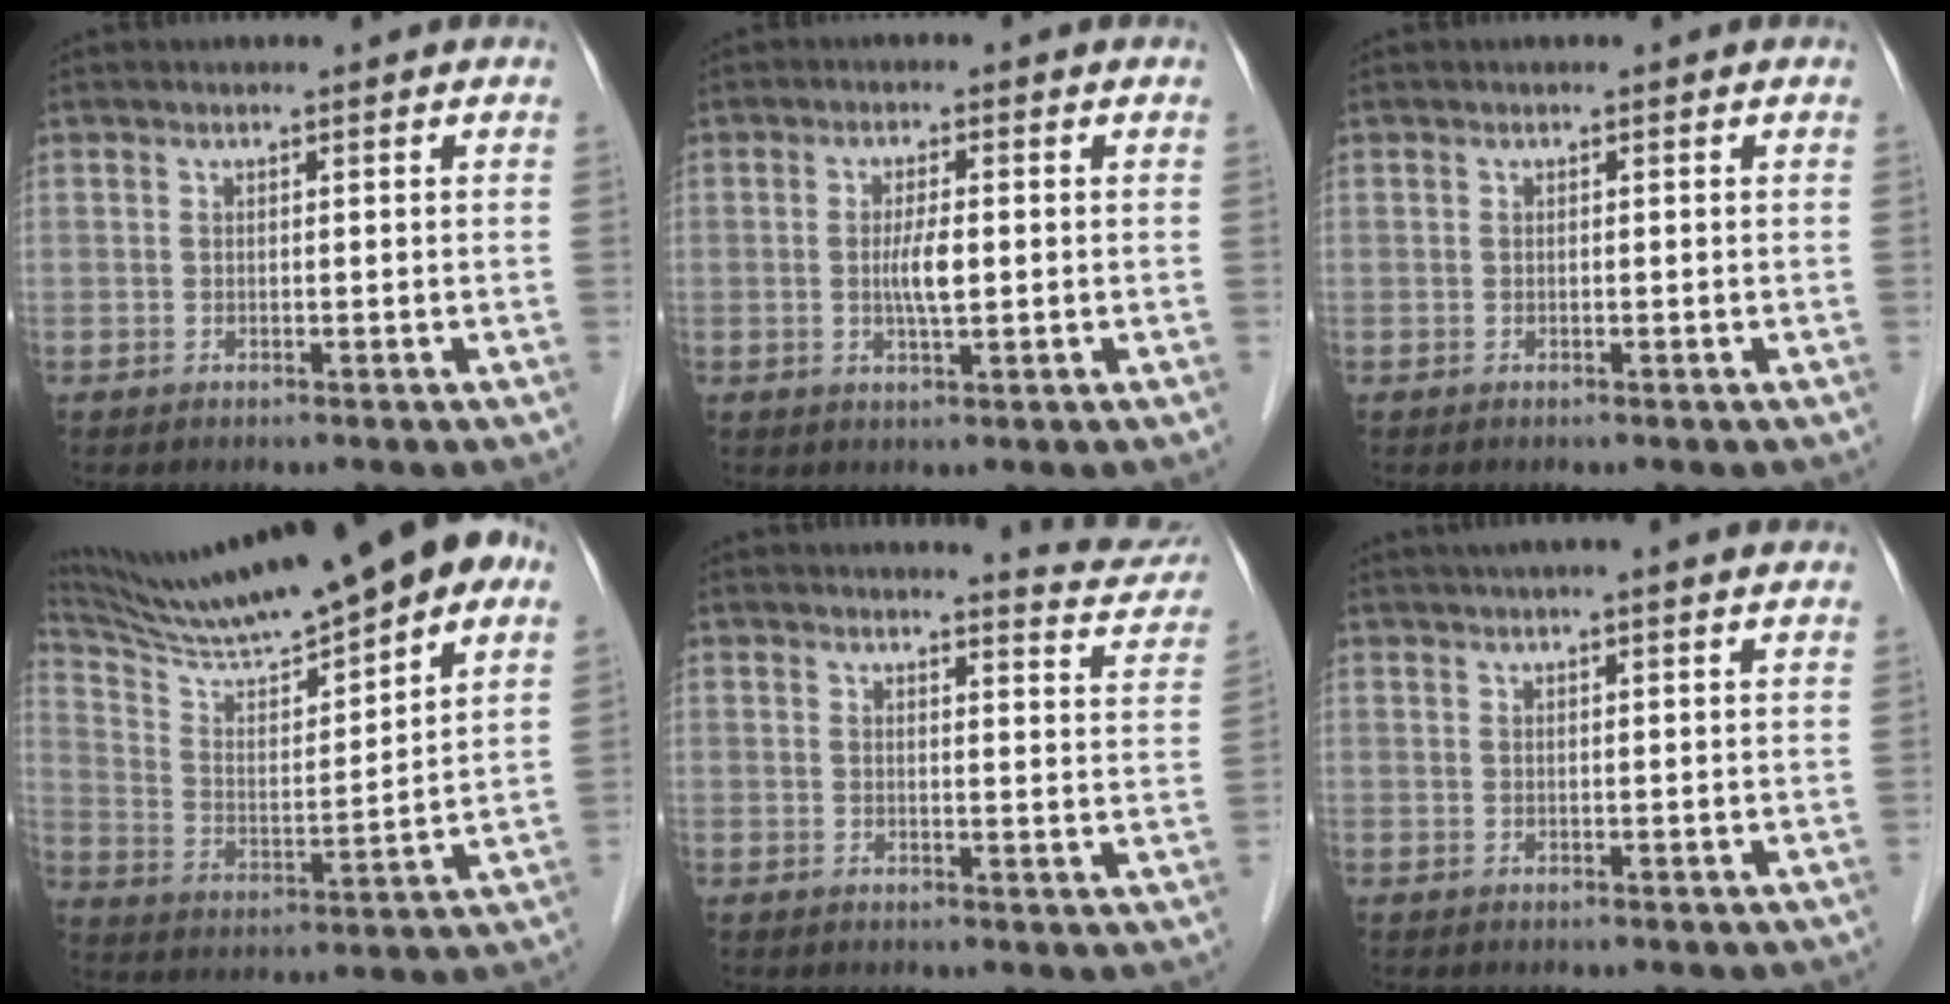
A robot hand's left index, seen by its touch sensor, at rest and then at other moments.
{"total": 3.7, "force": [-0.2, 0.6, 3.6], "torque": [-0.071, -0.003, -0.004]}
{"total": 0.0}
{"total": 23.4, "force": [18.7, 2.5, 13.8], "torque": [-0.229, 0.025, 0.294]}
{"total": 8.4, "force": [8.3, 0.4, 1.2], "torque": [-0.007, -0.037, 0.077]}
{"total": 9.5, "force": [8.3, 0.1, 4.7], "torque": [-0.071, 0.031, 0.096]}